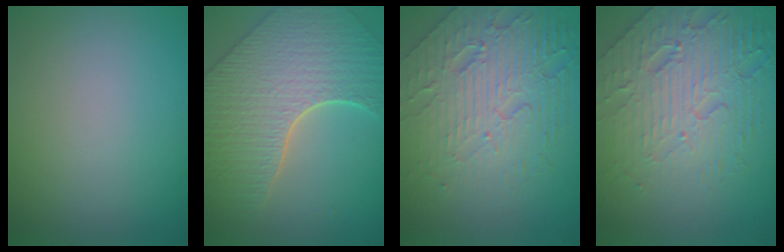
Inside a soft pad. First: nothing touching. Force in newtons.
{"total": 8.3, "press": 6.1, "slide": 5.6}
{"total": 7.7, "press": 5.3, "slide": 5.5}
{"total": 7.7, "press": 5.3, "slide": 5.5}